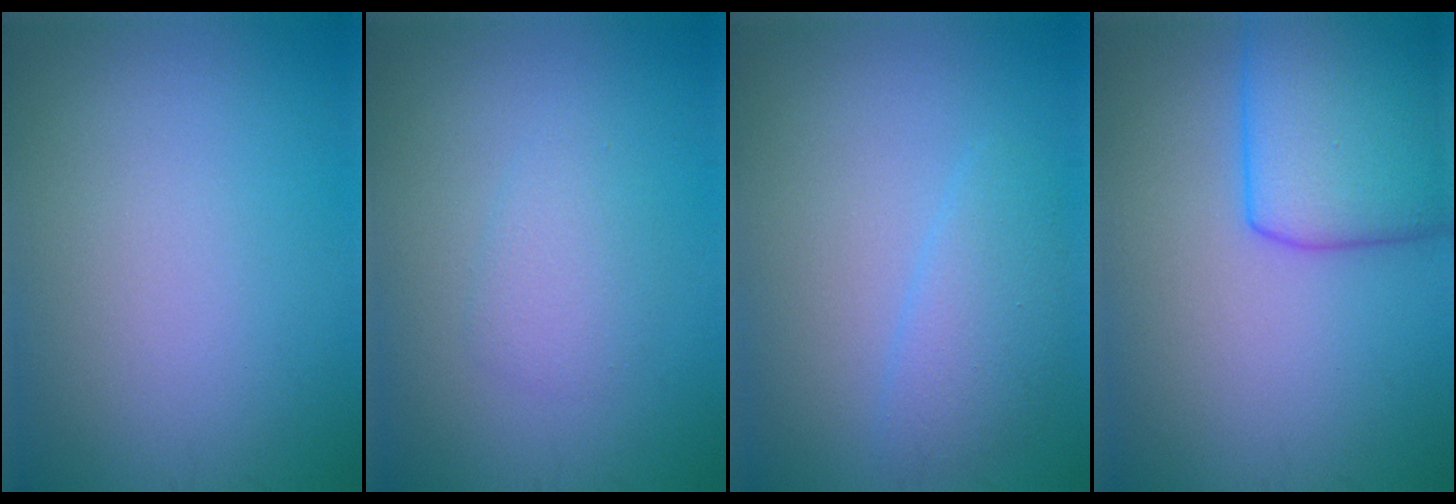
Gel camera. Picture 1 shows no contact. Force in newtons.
{"total": 1.8, "press": 1.8, "slide": 0.0}
{"total": 2.7, "press": 2.7, "slide": 0.1}
{"total": 7.6, "press": 7.6, "slide": 0.3}